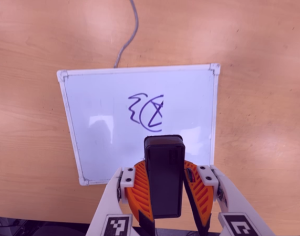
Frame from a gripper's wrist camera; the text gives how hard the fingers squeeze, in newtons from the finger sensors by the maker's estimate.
{"total": 10.5, "left": 10.9, "right": 10.0}